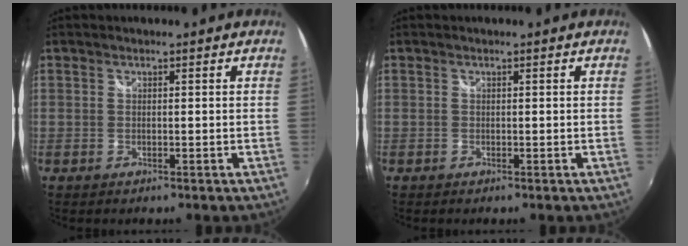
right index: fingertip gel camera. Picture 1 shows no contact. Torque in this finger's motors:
{"motor_torque": [-0.02, -0.01, -0.02, 0.01]}